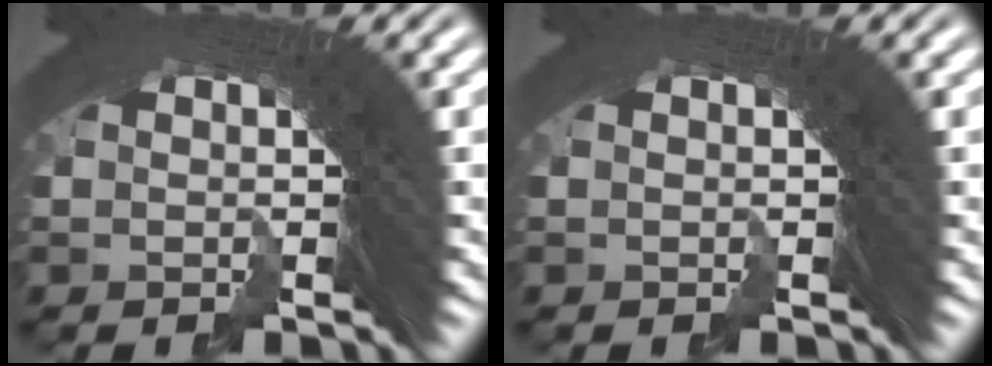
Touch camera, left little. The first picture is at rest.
{"total": 0.0}